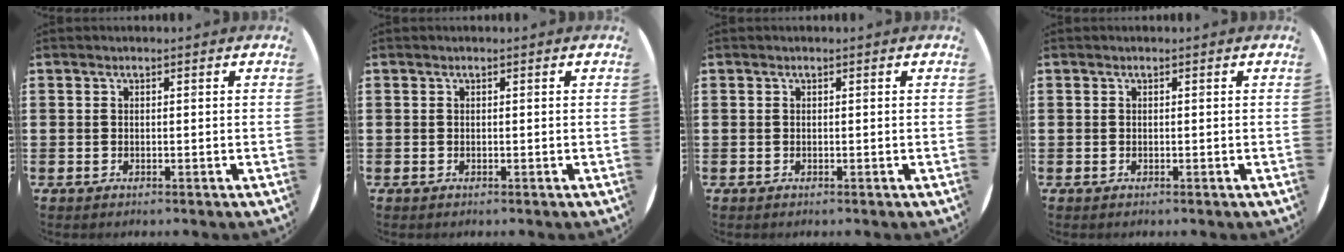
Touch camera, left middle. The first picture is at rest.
{"total": 0.0}
{"total": 0.0}
{"total": 0.0}